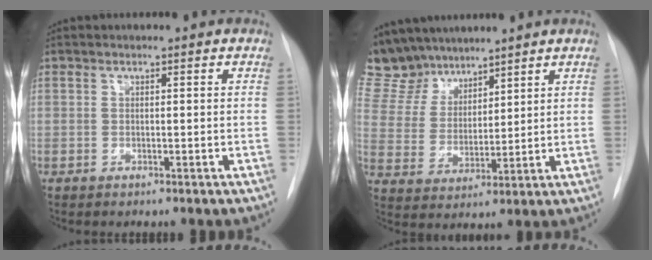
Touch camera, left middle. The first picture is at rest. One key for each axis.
{"total": 11.0, "fx": 9.9, "fy": 4.4, "fz": 1.3, "tx": -0.035, "ty": 0.009, "tz": 0.207}